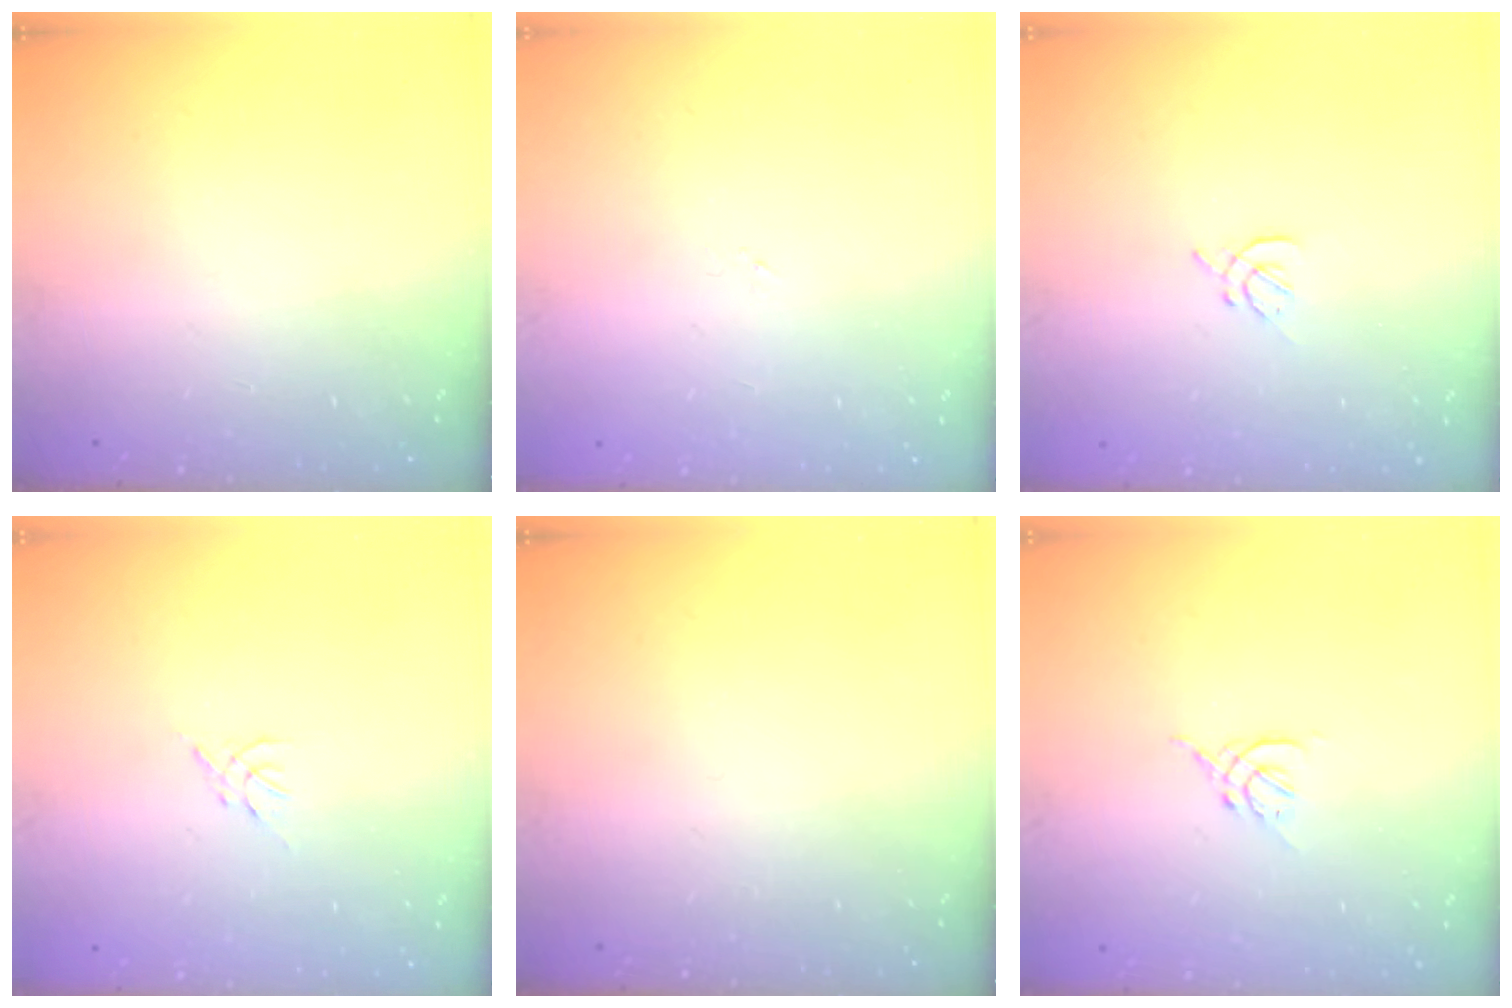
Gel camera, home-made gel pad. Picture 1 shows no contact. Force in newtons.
{"total": 0.0}
{"total": 1.6, "press": 1.5, "slide": 0.5}
{"total": 0.0}
{"total": 0.0}
{"total": 1.6, "press": 1.5, "slide": 0.6}